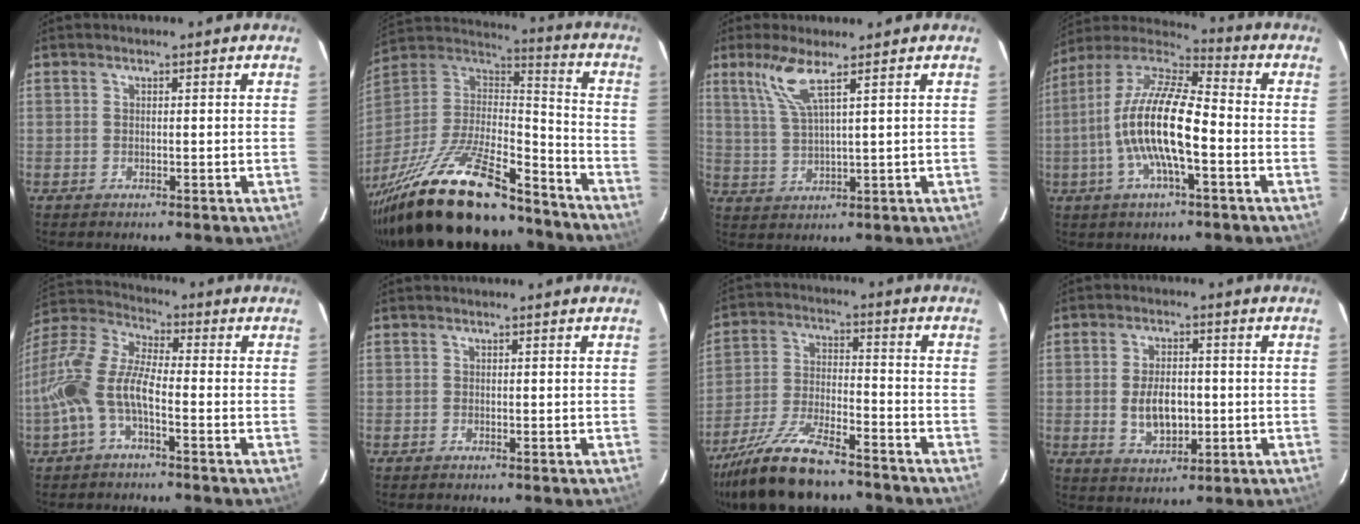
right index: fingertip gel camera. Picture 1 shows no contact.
{"total": 31.9, "force": [-23.7, 9.9, 18.9], "torque": [-0.369, -0.036, -0.380]}
{"total": 6.1, "force": [3.7, 0.1, 4.9], "torque": [-0.108, -0.003, 0.080]}
{"total": 16.4, "force": [-3.7, 4.4, 15.3], "torque": [-0.293, -0.003, -0.077]}
{"total": 12.4, "force": [-3.9, 4.6, 10.8], "torque": [-0.238, 0.007, -0.085]}
{"total": 0.0}
{"total": 17.8, "force": [-14.5, 4.5, 9.3], "torque": [-0.198, -0.031, -0.255]}
{"total": 7.7, "force": [-0.9, 4.5, 6.2], "torque": [-0.119, -0.004, -0.008]}